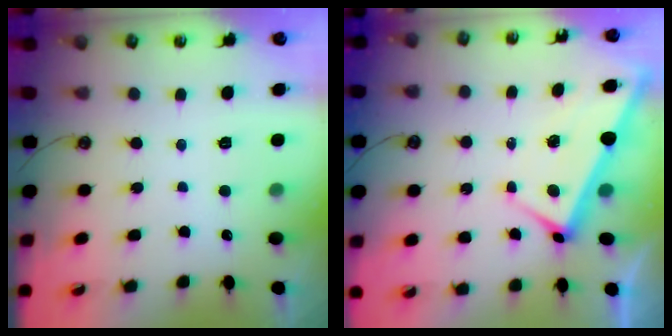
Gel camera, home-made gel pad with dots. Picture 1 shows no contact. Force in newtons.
{"total": 2.8, "press": 2.7, "slide": 0.6}